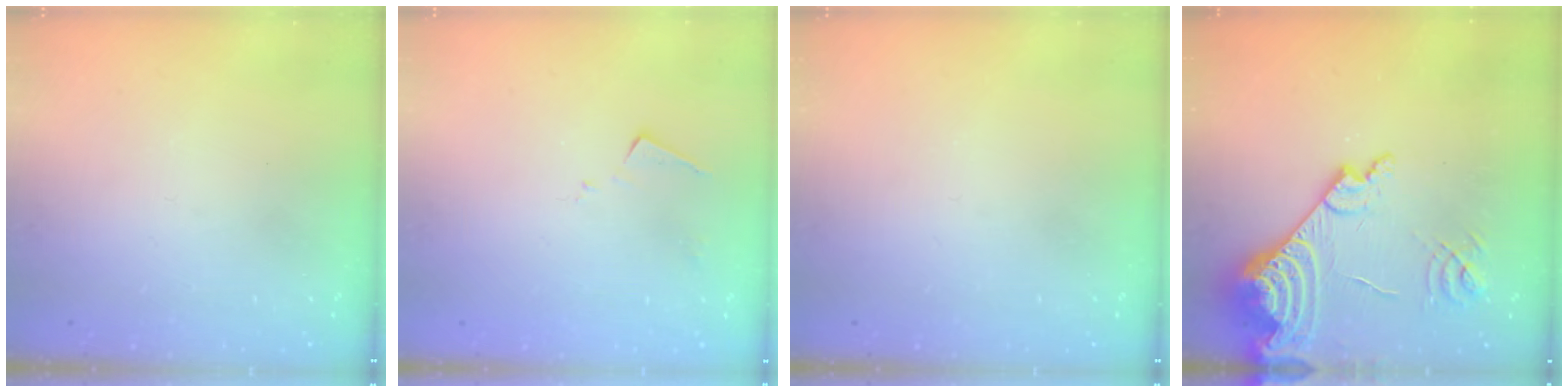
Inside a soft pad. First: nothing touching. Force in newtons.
{"total": 7.6, "press": 7.6, "slide": 0.2}
{"total": 0.0}
{"total": 19.4, "press": 19.2, "slide": 2.3}